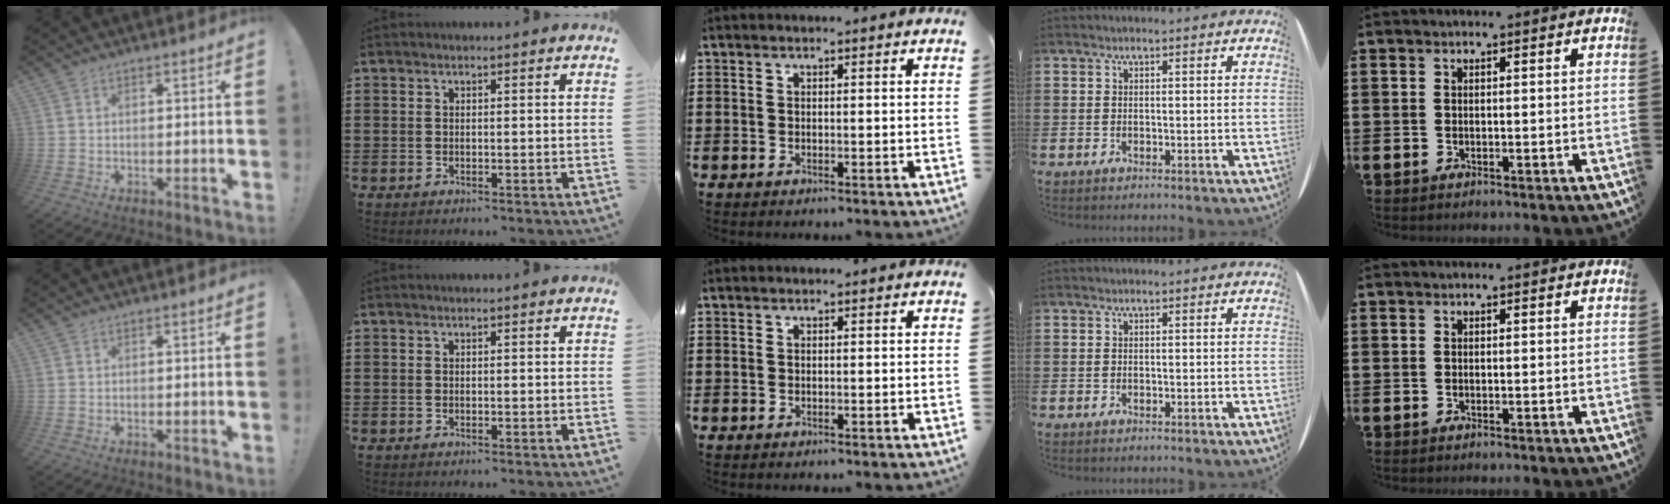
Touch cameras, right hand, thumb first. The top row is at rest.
{}